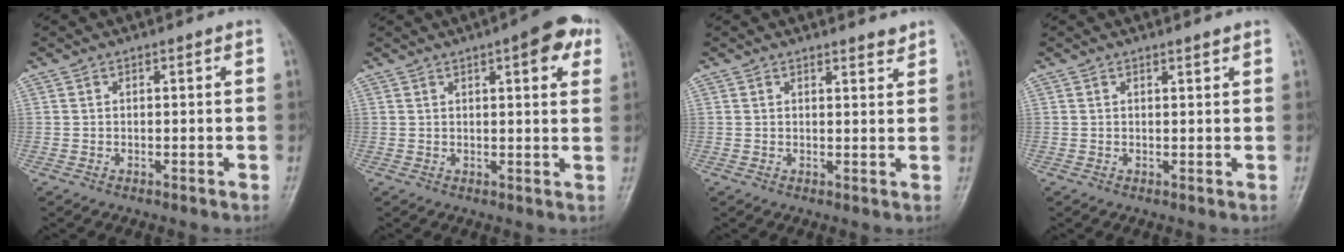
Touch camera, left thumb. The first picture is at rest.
{"total": 8.1, "force": [3.9, 2.4, 6.7], "torque": [-0.066, -0.005, 0.043]}
{"total": 1.8, "force": [1.7, 0.4, 0.5], "torque": [-0.001, -0.015, 0.024]}
{"total": 0.9, "force": [0.8, 0.1, 0.4], "torque": [-0.005, -0.007, 0.012]}